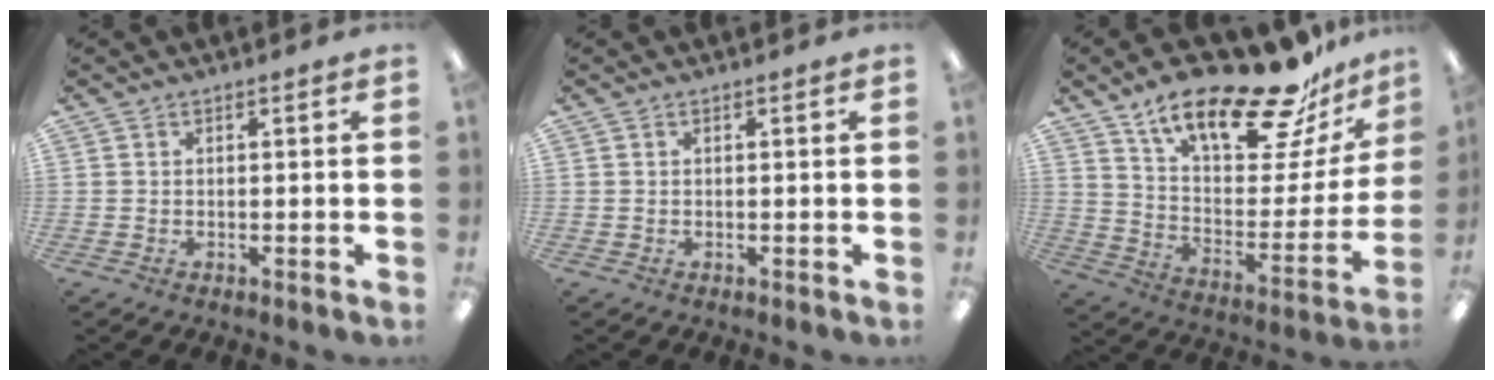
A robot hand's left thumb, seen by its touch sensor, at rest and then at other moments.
{"total": 0.0}
{"total": 23.0, "force": [17.6, 6.9, 13.2], "torque": [-0.214, -0.113, 0.296]}